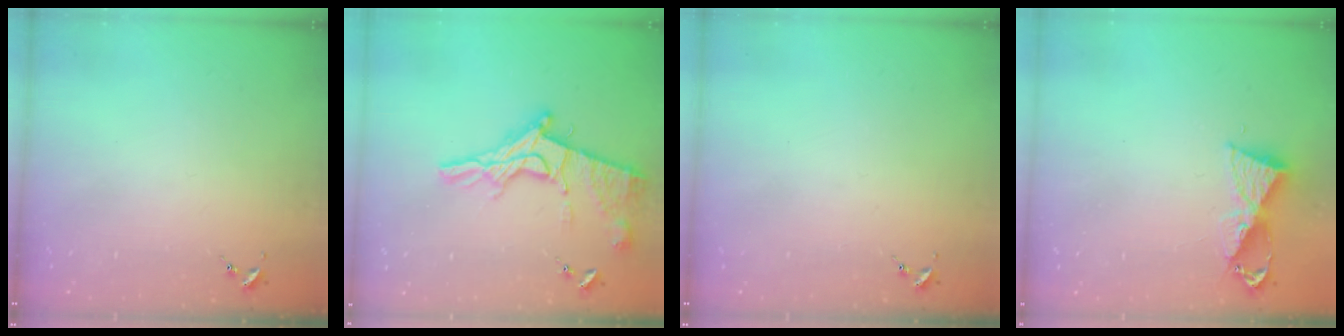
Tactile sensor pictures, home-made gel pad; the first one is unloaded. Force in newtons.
{"total": 18.5, "press": 18.4, "slide": 1.5}
{"total": 0.0}
{"total": 8.6, "press": 8.5, "slide": 0.9}